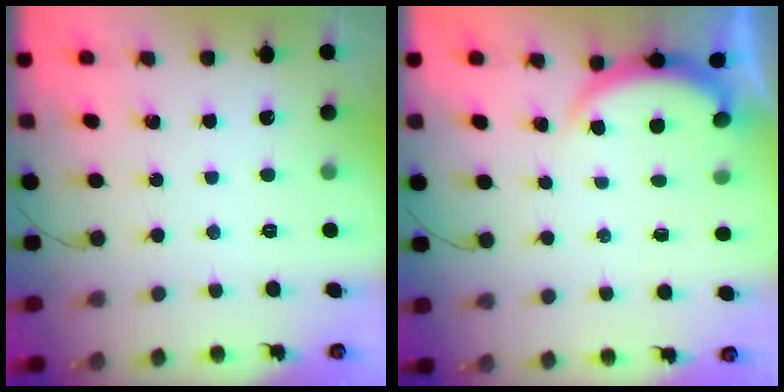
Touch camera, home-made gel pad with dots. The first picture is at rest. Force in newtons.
{"total": 1.8, "press": 1.8, "slide": 0.5}